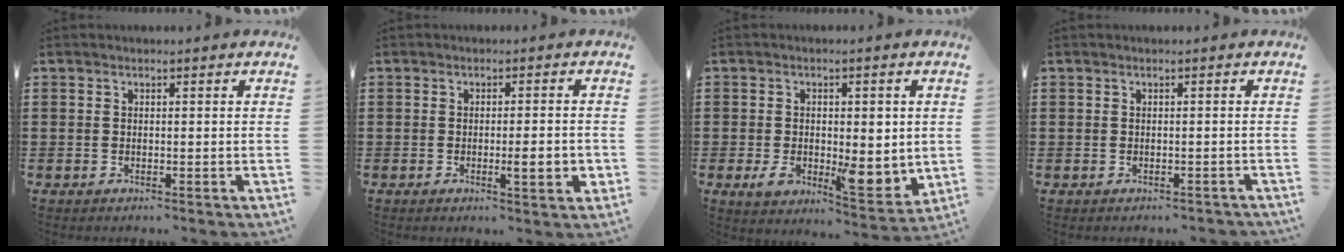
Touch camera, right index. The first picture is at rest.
{"total": 4.4, "force": [-0.9, 0.5, 4.2], "torque": [-0.061, -0.007, -0.017]}
{"total": 7.4, "force": [-1.0, 4.2, 5.9], "torque": [-0.086, -0.002, -0.017]}
{"total": 0.7, "force": [-0.5, 0.5, 0.0], "torque": [-0.002, 0.001, -0.013]}